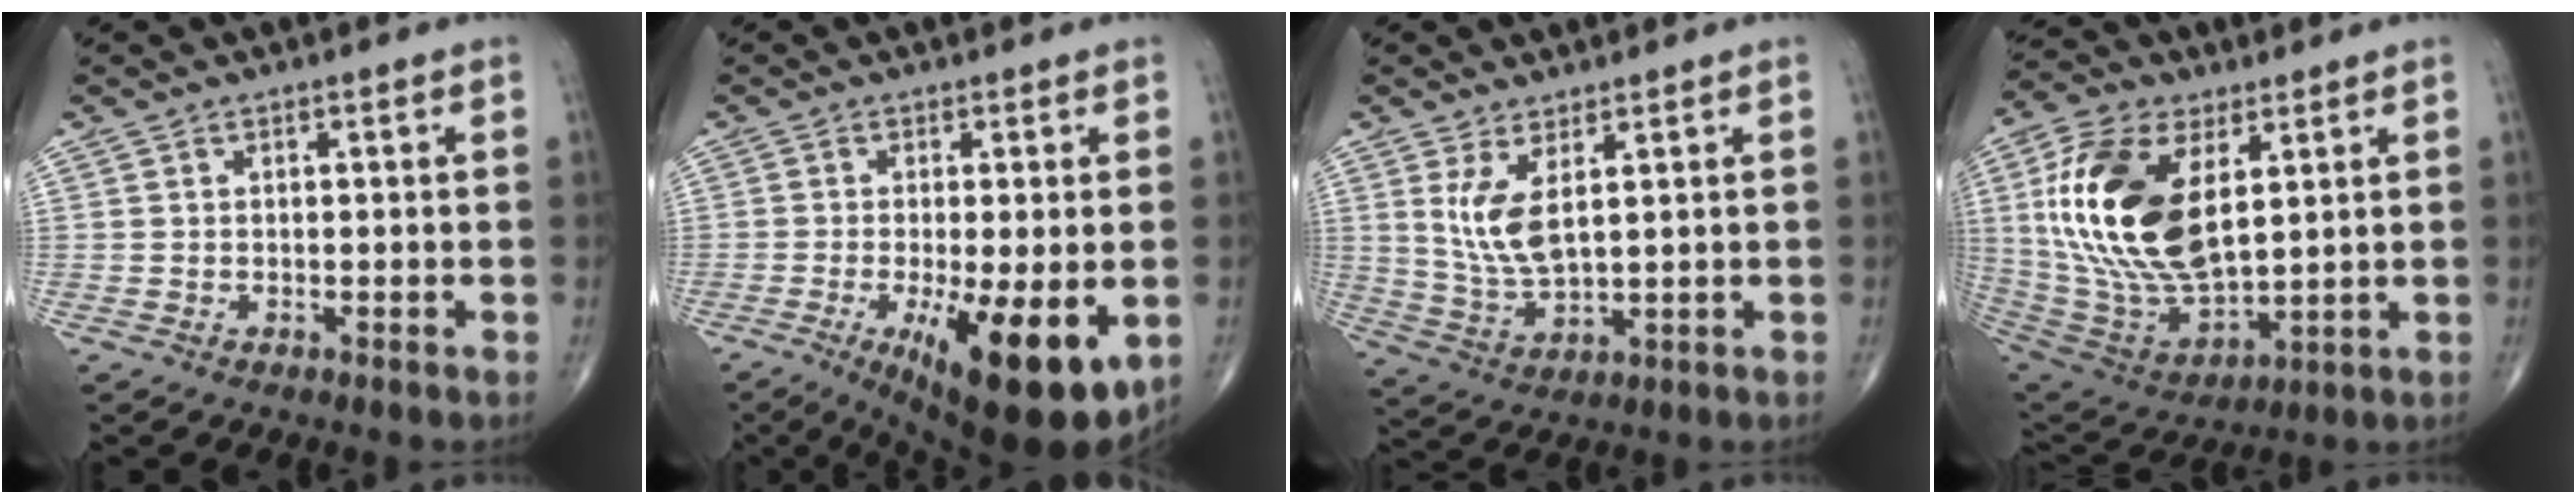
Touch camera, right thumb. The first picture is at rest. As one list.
[{"total": 15.1, "force": [-4.6, 4.5, 13.7], "torque": [-0.185, -0.024, -0.056]}, {"total": 7.5, "force": [2.6, 2.7, 6.5], "torque": [-0.137, -0.025, 0.065]}, {"total": 22.7, "force": [5.7, 11.8, 18.6], "torque": [-0.366, -0.027, 0.112]}]